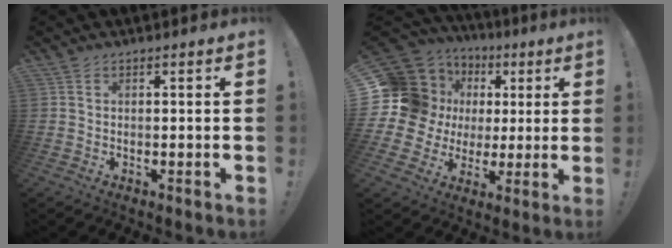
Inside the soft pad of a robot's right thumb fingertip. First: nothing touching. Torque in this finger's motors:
{"motor_torque": [0.52, 0.36, 0.30, -0.17, -0.04]}